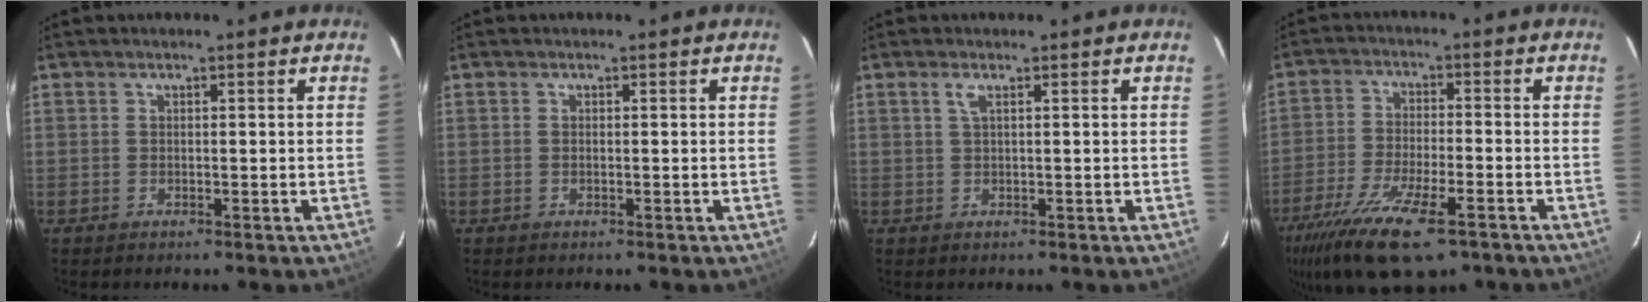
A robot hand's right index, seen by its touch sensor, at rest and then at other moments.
{"total": 0.0}
{"total": 1.3, "force": [0.6, 0.1, 1.2], "torque": [-0.026, 0.003, 0.012]}
{"total": 15.8, "force": [-10.2, 5.0, 10.9], "torque": [-0.233, -0.044, -0.183]}